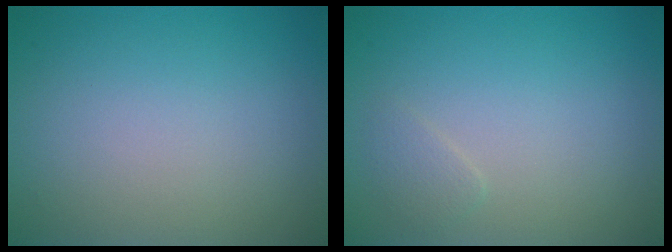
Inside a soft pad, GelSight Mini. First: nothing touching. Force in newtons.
{"total": 0.9, "press": 0.9, "slide": 0.0}